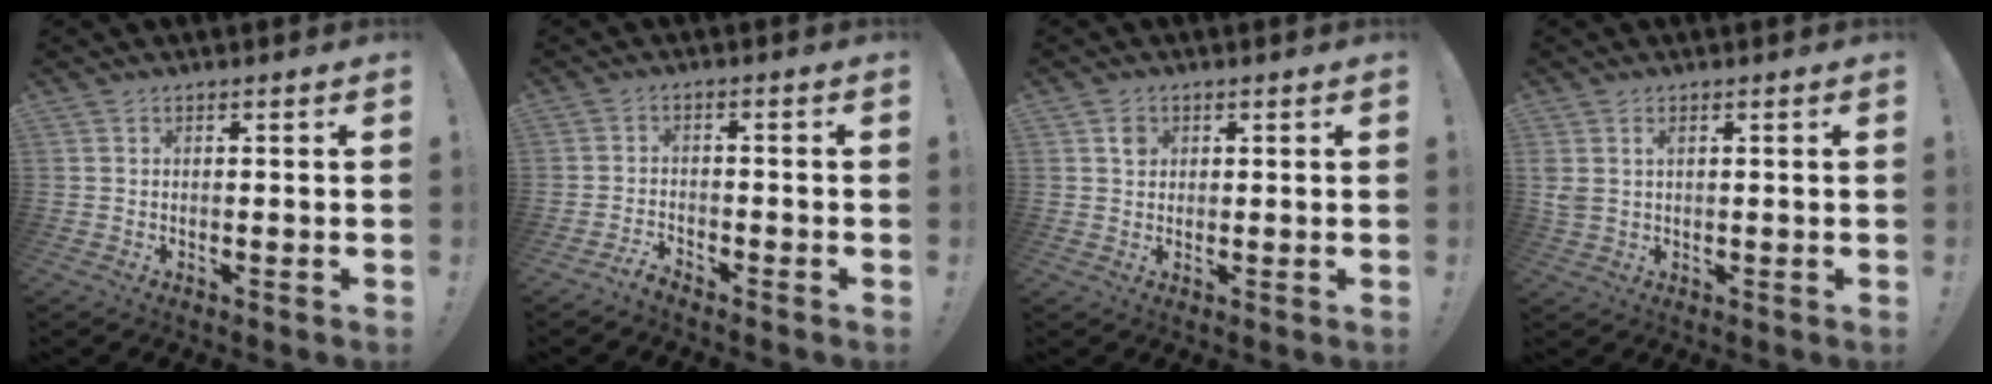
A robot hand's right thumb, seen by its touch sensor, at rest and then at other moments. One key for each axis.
{"total": 3.3, "fx": -3.1, "fy": 0.3, "fz": 0.9, "tx": -0.030, "ty": 0.007, "tz": -0.060}
{"total": 2.5, "fx": 0.9, "fy": 2.2, "fz": 0.7, "tx": 0.004, "ty": -0.004, "tz": 0.012}
{"total": 2.7, "fx": 1.2, "fy": 1.5, "fz": 2.0, "tx": -0.042, "ty": 0.002, "tz": 0.022}